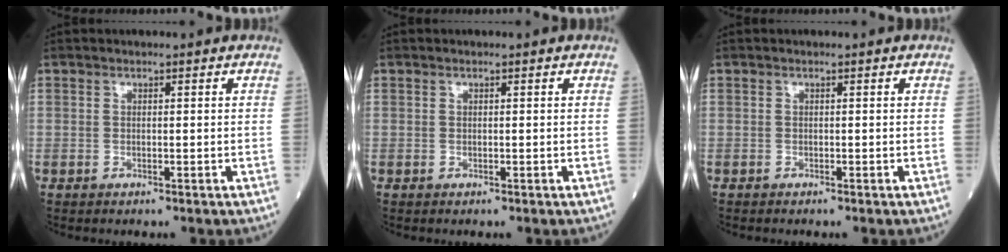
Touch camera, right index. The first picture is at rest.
{"total": 0.0}
{"total": 0.0}